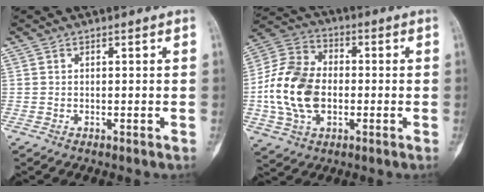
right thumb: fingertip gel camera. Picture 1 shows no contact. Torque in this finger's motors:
{"motor_torque": [1.18, 1.77, 0.94, -0.89, 0.32]}